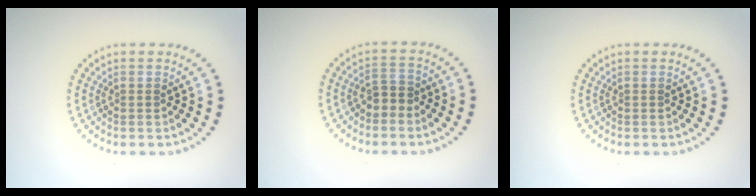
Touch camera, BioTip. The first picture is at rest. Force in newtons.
{"total": 1.8, "press": 1.6, "slide": 0.8}
{"total": 0.0}